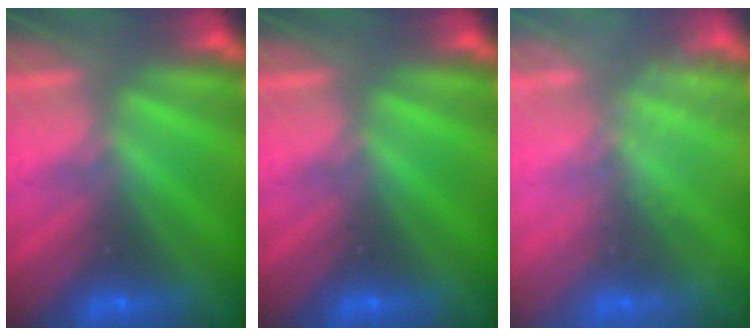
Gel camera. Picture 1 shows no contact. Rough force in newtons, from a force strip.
{"total": 0.0}
{"total": 2.4}